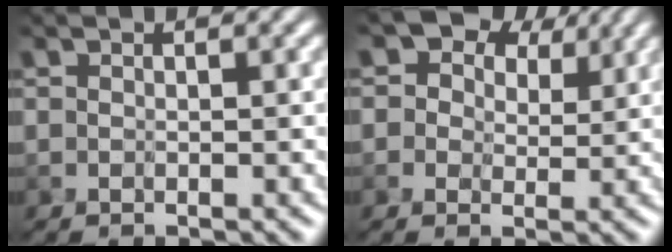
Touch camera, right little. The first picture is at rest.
{"total": 7.3, "force": [4.4, 4.9, 3.2], "torque": [-0.048, 0.012, 0.049]}